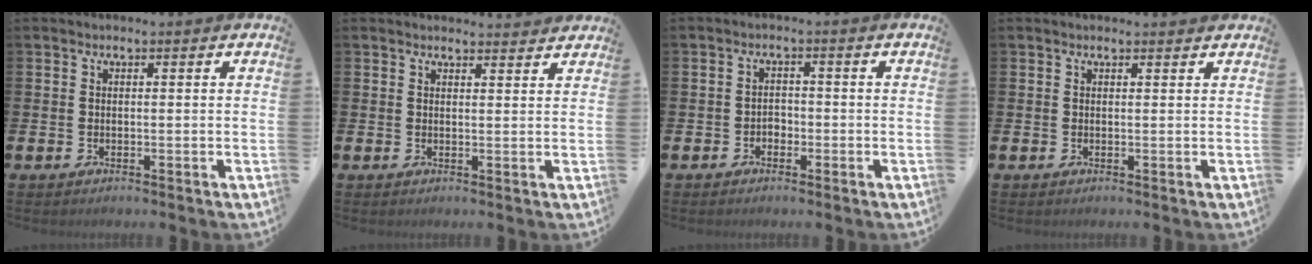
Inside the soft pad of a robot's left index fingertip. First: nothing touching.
{"total": 2.0, "force": [1.9, 0.3, -0.1], "torque": [0.006, -0.011, 0.034]}
{"total": 1.6, "force": [-1.0, 1.2, 0.4], "torque": [-0.009, 0.004, -0.024]}
{"total": 0.6, "force": [0.6, 0.1, 0.1], "torque": [0.004, -0.002, 0.009]}